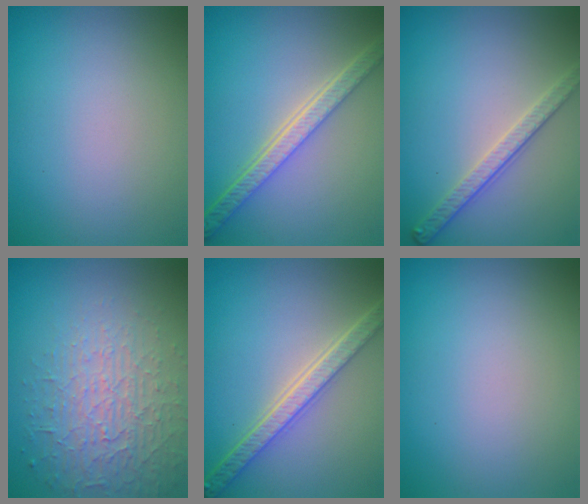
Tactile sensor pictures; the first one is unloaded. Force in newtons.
{"total": 5.3, "press": 4.0, "slide": 3.4}
{"total": 2.8, "press": 2.6, "slide": 1.0}
{"total": 4.6, "press": 4.1, "slide": 2.2}
{"total": 5.2, "press": 4.0, "slide": 3.3}
{"total": 0.0}